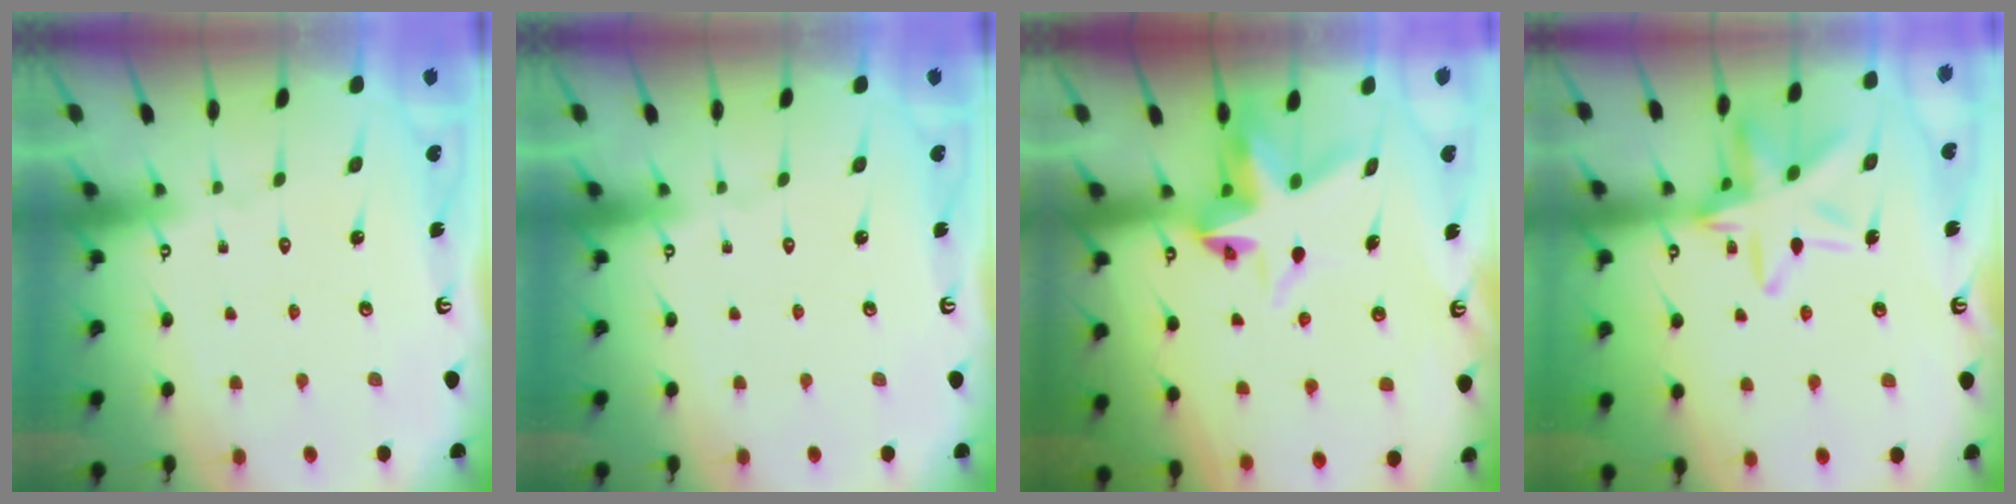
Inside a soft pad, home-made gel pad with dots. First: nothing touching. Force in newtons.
{"total": 0.0}
{"total": 6.6, "press": 6.6, "slide": 0.6}
{"total": 15.6, "press": 15.6, "slide": 1.3}